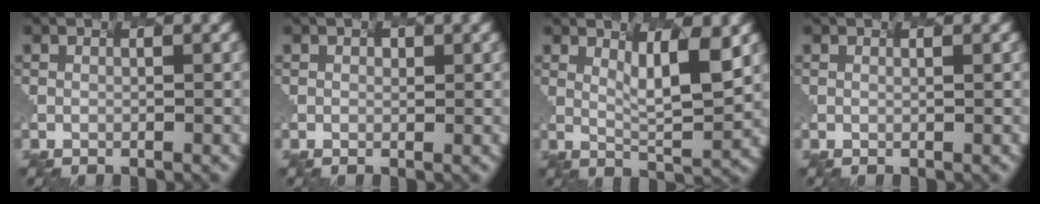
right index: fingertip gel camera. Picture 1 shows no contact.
{"total": 1.3, "force": [-0.3, -0.9, -0.9], "torque": [-0.005, -0.007, 0.023]}
{"total": 2.6, "force": [1.2, -0.3, 2.3], "torque": [-0.074, -0.021, 0.051]}
{"total": 0.0}